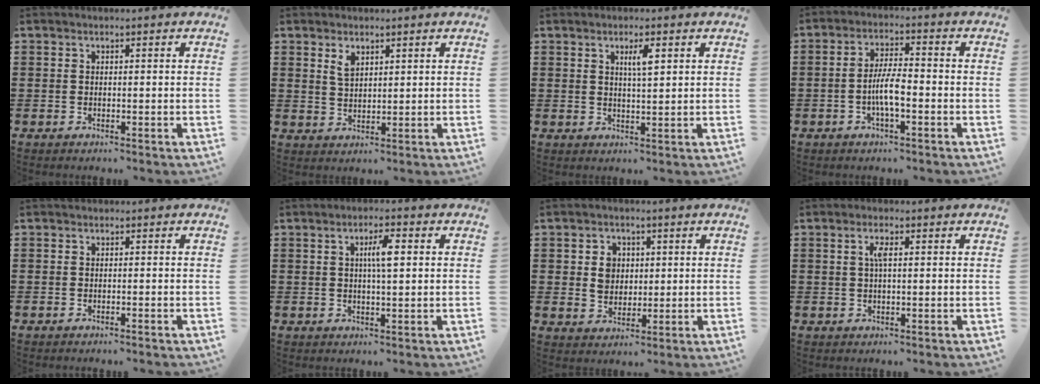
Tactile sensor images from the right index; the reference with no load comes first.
{"total": 2.7, "force": [1.7, 1.3, 1.6], "torque": [-0.035, 0.003, 0.031]}
{"total": 2.9, "force": [1.1, 0.5, 2.6], "torque": [-0.046, 0.000, 0.015]}
{"total": 5.5, "force": [-1.5, 1.5, 5.1], "torque": [-0.109, 0.000, -0.034]}
{"total": 0.6, "force": [-0.6, 0.1, 0.0], "torque": [-0.003, 0.000, -0.012]}
{"total": 3.9, "force": [0.7, 0.9, 3.7], "torque": [-0.075, 0.006, 0.009]}
{"total": 4.3, "force": [0.7, 3.5, 2.3], "torque": [-0.058, 0.014, 0.009]}
{"total": 2.1, "force": [0.5, 0.5, 2.0], "torque": [-0.042, 0.003, 0.006]}